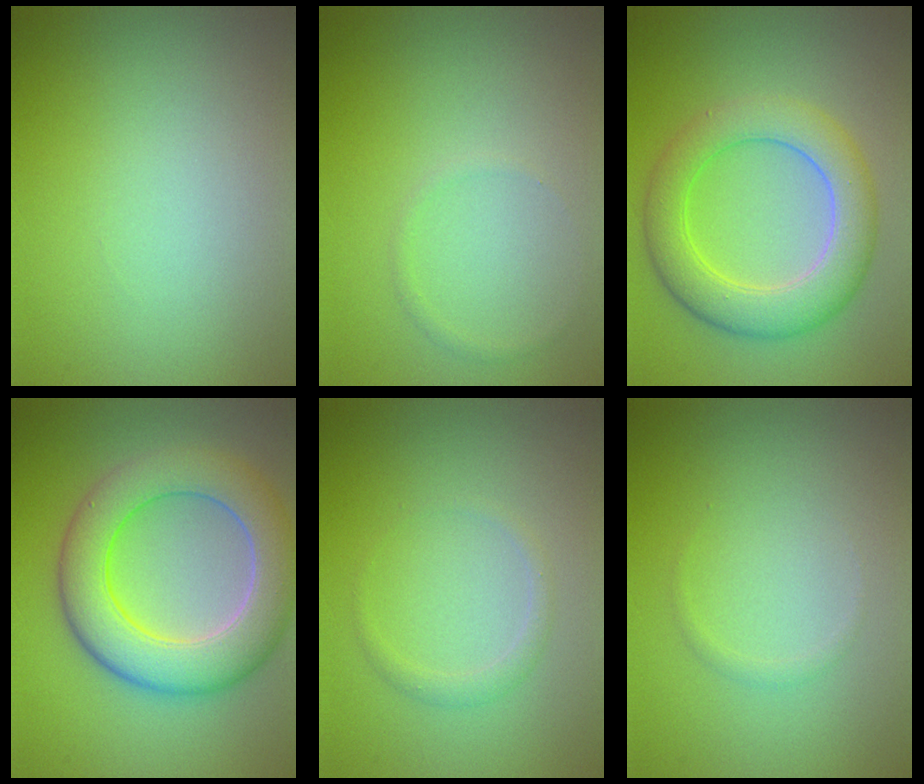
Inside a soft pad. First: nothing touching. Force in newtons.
{"total": 0.6, "press": 0.6, "slide": 0.1}
{"total": 6.1, "press": 6.1, "slide": 0.1}
{"total": 8.1, "press": 8.1, "slide": 0.5}
{"total": 1.2, "press": 1.2, "slide": 0.0}
{"total": 0.6, "press": 0.6, "slide": 0.1}